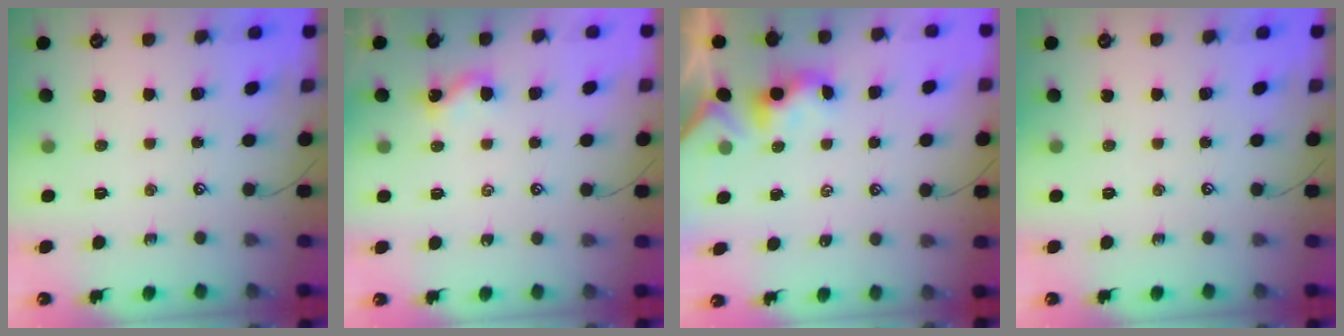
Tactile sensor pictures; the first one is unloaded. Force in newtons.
{"total": 2.0, "press": 2.0, "slide": 0.4}
{"total": 0.0}
{"total": 0.0}